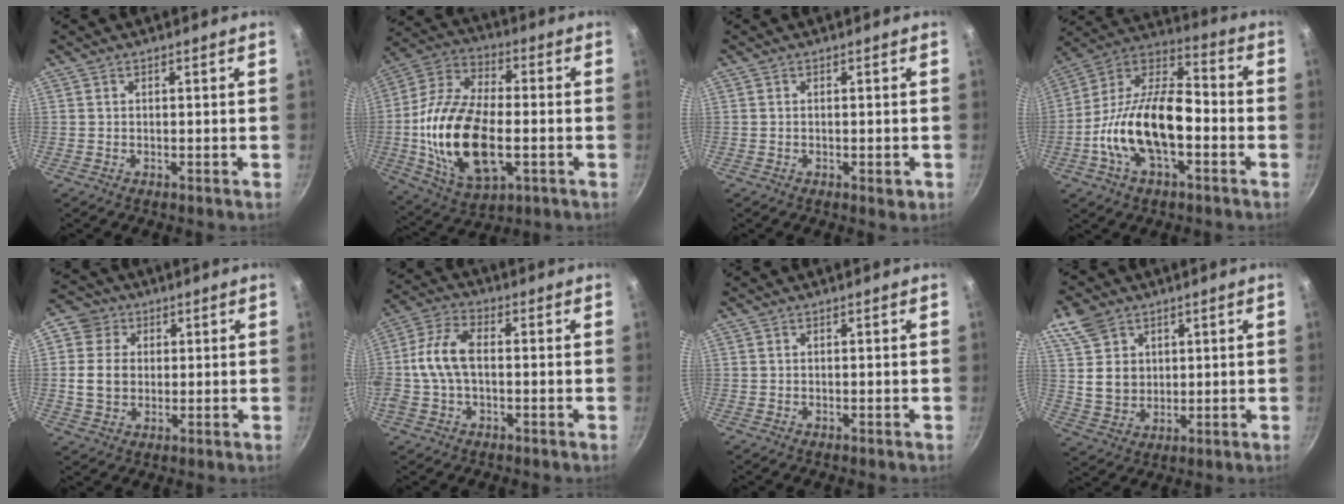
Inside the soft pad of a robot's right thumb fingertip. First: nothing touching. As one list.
[{"total": 22.3, "force": [-3.3, 11.8, 18.6], "torque": [-0.357, 0.020, -0.060]}, {"total": 2.0, "force": [-0.7, 0.8, 1.7], "torque": [-0.025, -0.004, -0.010]}, {"total": 19.8, "force": [-4.8, 10.1, 16.3], "torque": [-0.283, 0.046, -0.108]}, {"total": 8.4, "force": [1.4, 7.3, 3.9], "torque": [-0.041, 0.001, 0.016]}, {"total": 9.8, "force": [-0.4, 5.5, 8.1], "torque": [-0.166, 0.028, -0.022]}, {"total": 0.0}, {"total": 9.9, "force": [4.7, 7.6, 4.3], "torque": [-0.055, -0.021, 0.096]}]